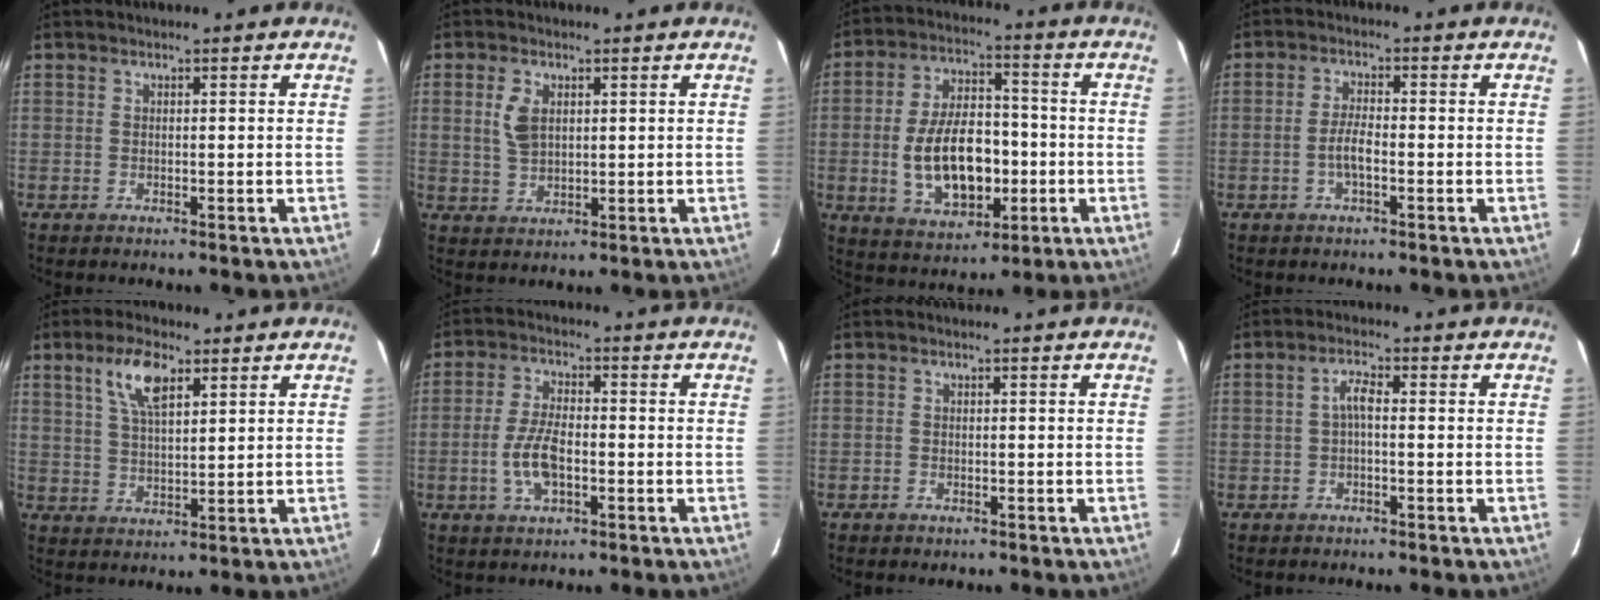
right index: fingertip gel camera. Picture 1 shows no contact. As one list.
[{"total": 5.0, "force": [1.5, 3.0, 3.7], "torque": [-0.074, 0.004, 0.033]}, {"total": 14.7, "force": [-2.8, 8.2, 11.9], "torque": [-0.236, 0.010, -0.030]}, {"total": 3.4, "force": [-1.3, 0.8, 3.0], "torque": [-0.064, 0.004, -0.024]}, {"total": 7.4, "force": [4.0, 2.7, 5.6], "torque": [-0.104, 0.011, 0.079]}, {"total": 7.1, "force": [-2.0, 3.1, 6.1], "torque": [-0.128, 0.002, -0.036]}, {"total": 1.2, "force": [-0.8, 0.9, 0.2], "torque": [-0.006, 0.002, -0.009]}, {"total": 2.2, "force": [-0.4, 0.5, 2.1], "torque": [-0.043, 0.009, -0.007]}]